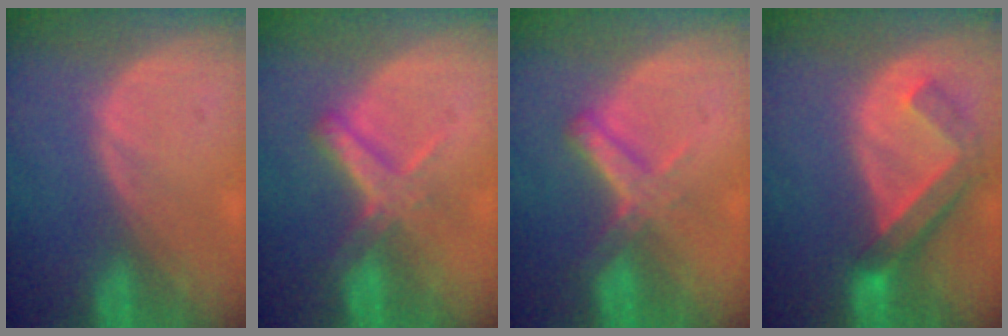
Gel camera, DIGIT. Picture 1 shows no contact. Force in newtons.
{"total": 5.5, "press": 4.9, "slide": 2.5}
{"total": 5.5, "press": 4.7, "slide": 2.7}
{"total": 6.3, "press": 5.9, "slide": 2.2}